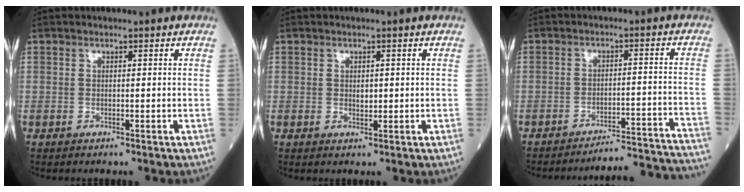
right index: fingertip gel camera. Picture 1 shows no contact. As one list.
[{"total": 1.1, "force": [0.2, 0.6, 0.9], "torque": [-0.014, -0.002, 0.005]}, {"total": 16.4, "force": [-16.1, -2.3, 2.1], "torque": [0.002, -0.004, -0.202]}]